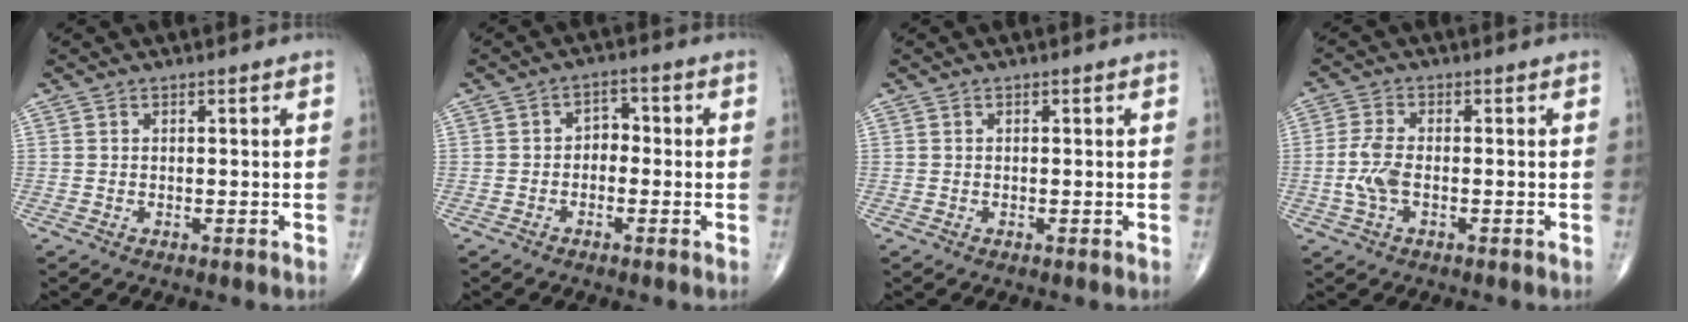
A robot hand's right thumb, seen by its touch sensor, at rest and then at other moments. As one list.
[{"total": 3.3, "force": [-0.7, 2.4, 2.1], "torque": [-0.010, 0.019, -0.025]}, {"total": 0.0}, {"total": 5.2, "force": [-1.0, 2.5, 4.4], "torque": [-0.106, 0.010, -0.024]}]